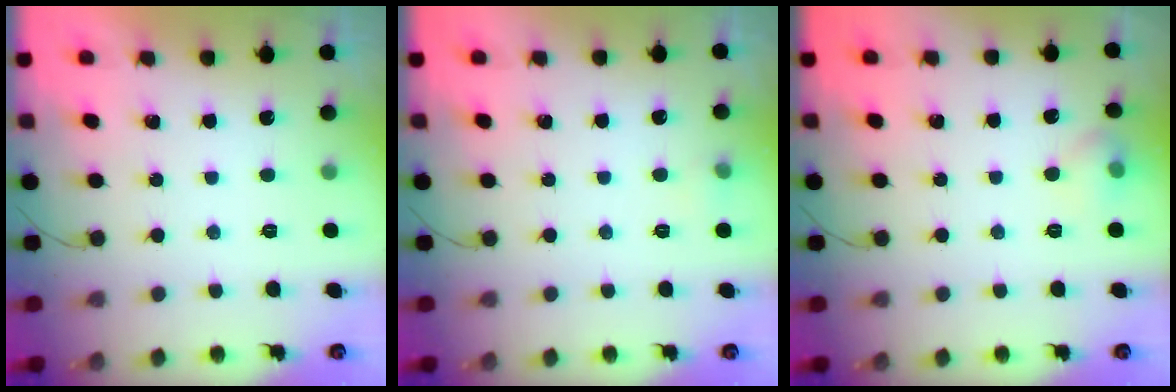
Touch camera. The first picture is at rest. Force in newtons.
{"total": 7.2, "press": 3.7, "slide": 6.2}
{"total": 5.9, "press": 5.7, "slide": 1.5}